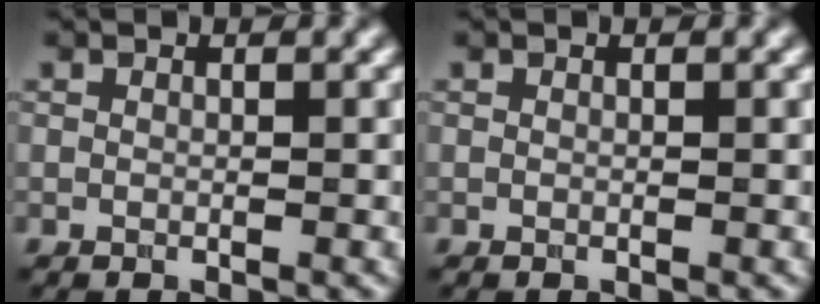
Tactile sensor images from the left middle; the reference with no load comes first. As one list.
[{"total": 0.0}]